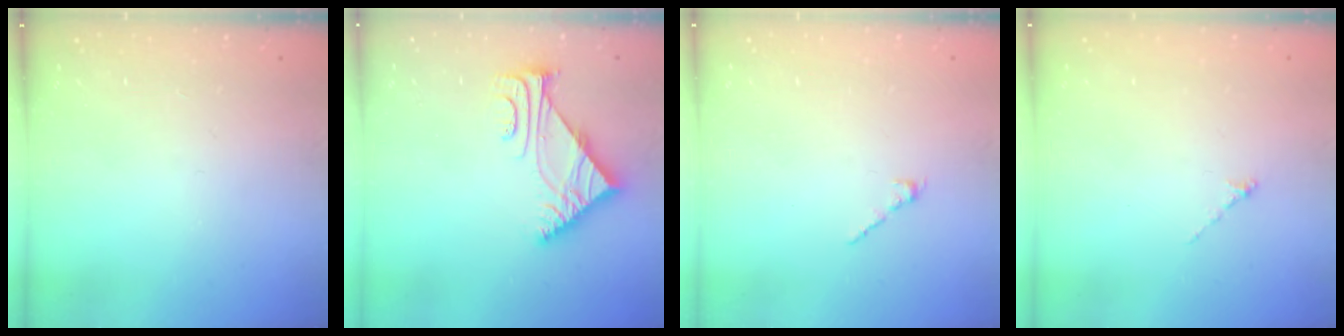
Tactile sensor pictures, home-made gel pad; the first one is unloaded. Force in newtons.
{"total": 5.6, "press": 5.5, "slide": 0.8}
{"total": 2.1, "press": 2.0, "slide": 0.7}
{"total": 0.0}